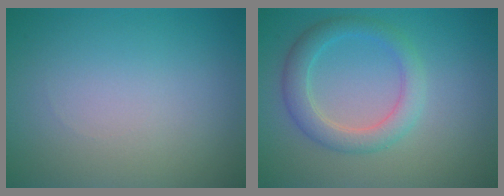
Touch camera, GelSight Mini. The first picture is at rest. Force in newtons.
{"total": 3.4, "press": 3.4, "slide": 0.2}